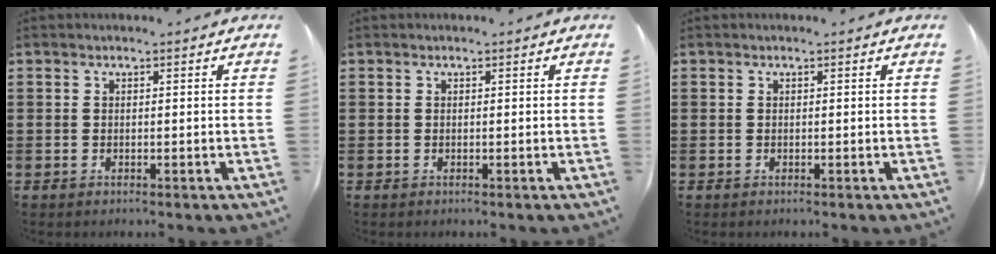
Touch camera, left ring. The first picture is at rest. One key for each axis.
{"total": 0.0}
{"total": 0.0}